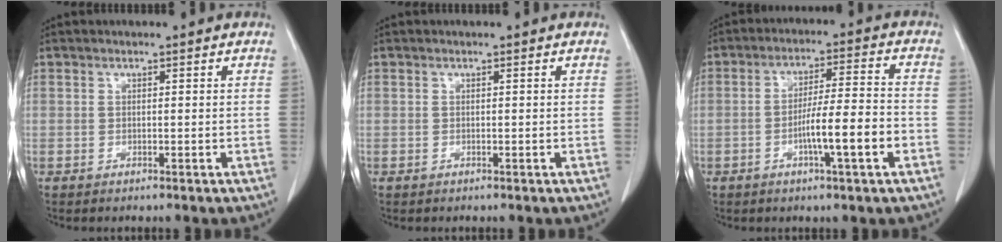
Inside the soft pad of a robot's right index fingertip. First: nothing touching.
{"total": 0.0}
{"total": 9.0, "force": [-3.2, 0.1, 8.5], "torque": [-0.141, 0.005, -0.054]}